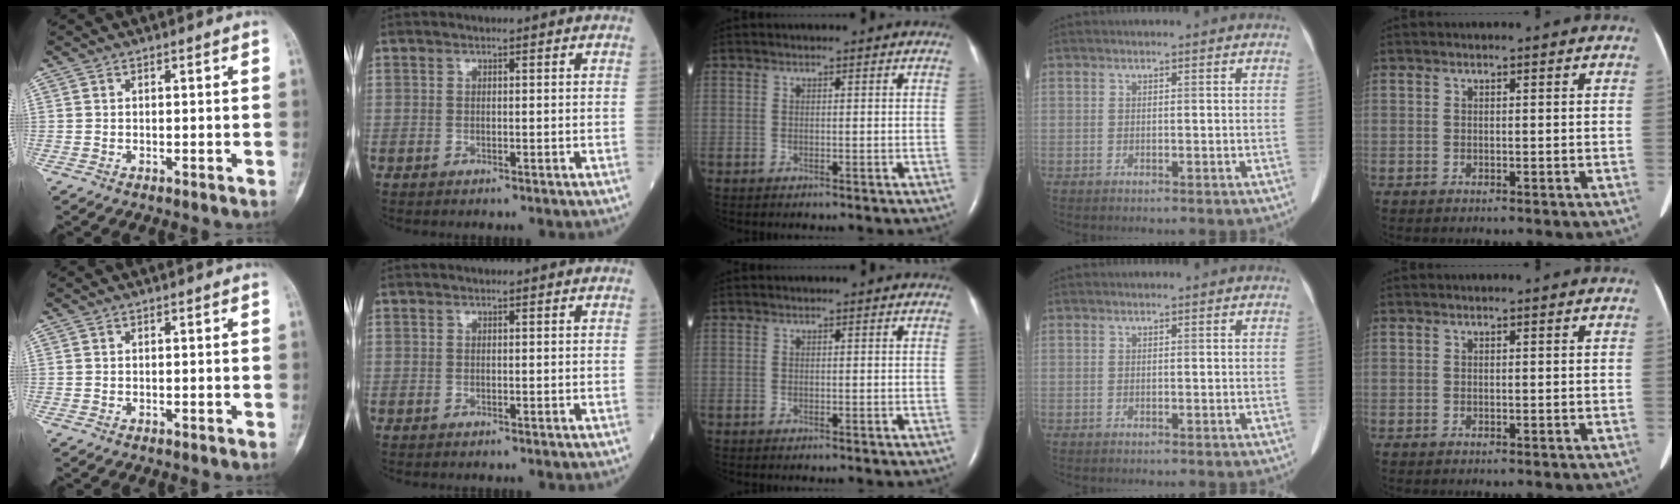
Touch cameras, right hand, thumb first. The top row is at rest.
{}